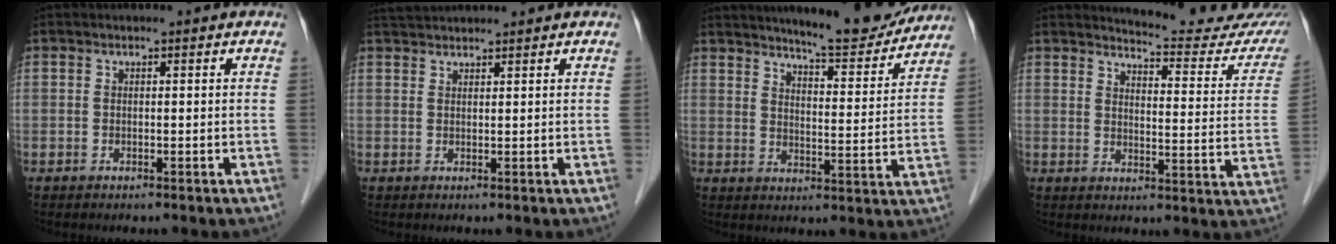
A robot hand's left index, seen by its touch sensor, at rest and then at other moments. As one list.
[{"total": 3.8, "force": [3.7, -0.1, 0.8], "torque": [-0.016, 0.034, 0.070]}, {"total": 13.3, "force": [12.4, 1.4, 4.7], "torque": [-0.064, -0.021, 0.163]}, {"total": 16.4, "force": [16.0, 0.8, 3.3], "torque": [-0.031, -0.095, 0.171]}]